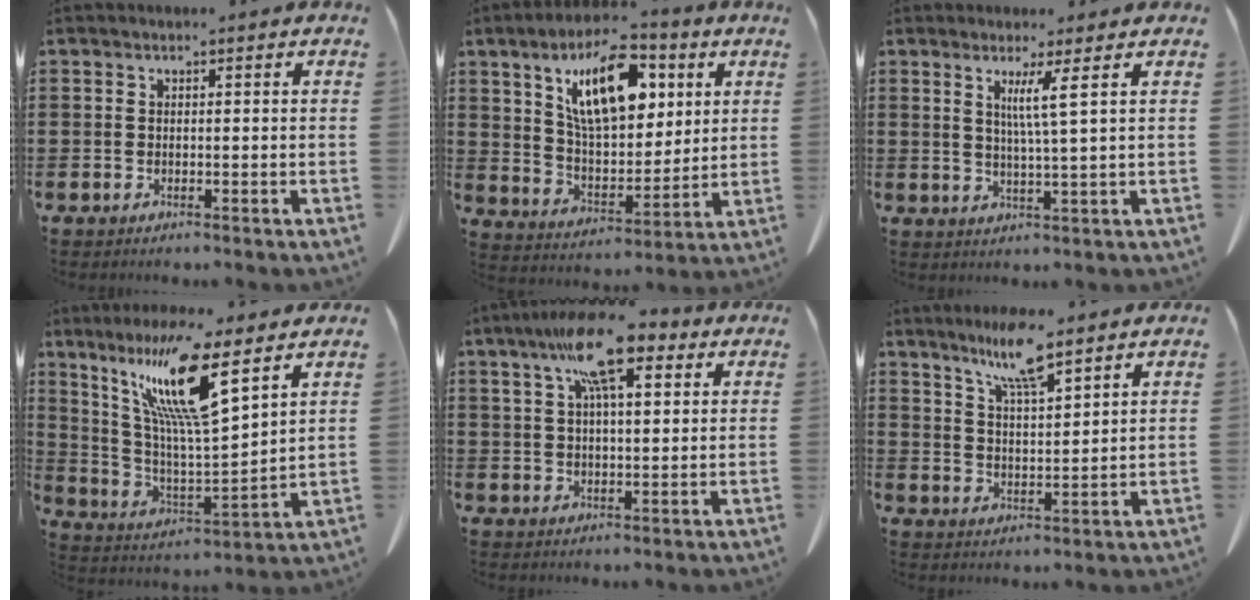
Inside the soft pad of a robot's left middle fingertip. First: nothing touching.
{"total": 13.0, "force": [6.1, 6.1, 9.7], "torque": [-0.176, 0.003, 0.107]}
{"total": 3.6, "force": [1.7, -0.9, 3.0], "torque": [-0.064, -0.009, 0.027]}
{"total": 12.5, "force": [8.5, 0.8, 9.2], "torque": [-0.210, -0.028, 0.137]}
{"total": 11.9, "force": [7.2, 3.6, 8.7], "torque": [-0.167, -0.007, 0.124]}
{"total": 7.8, "force": [6.0, 0.7, 5.0], "torque": [-0.113, -0.012, 0.105]}